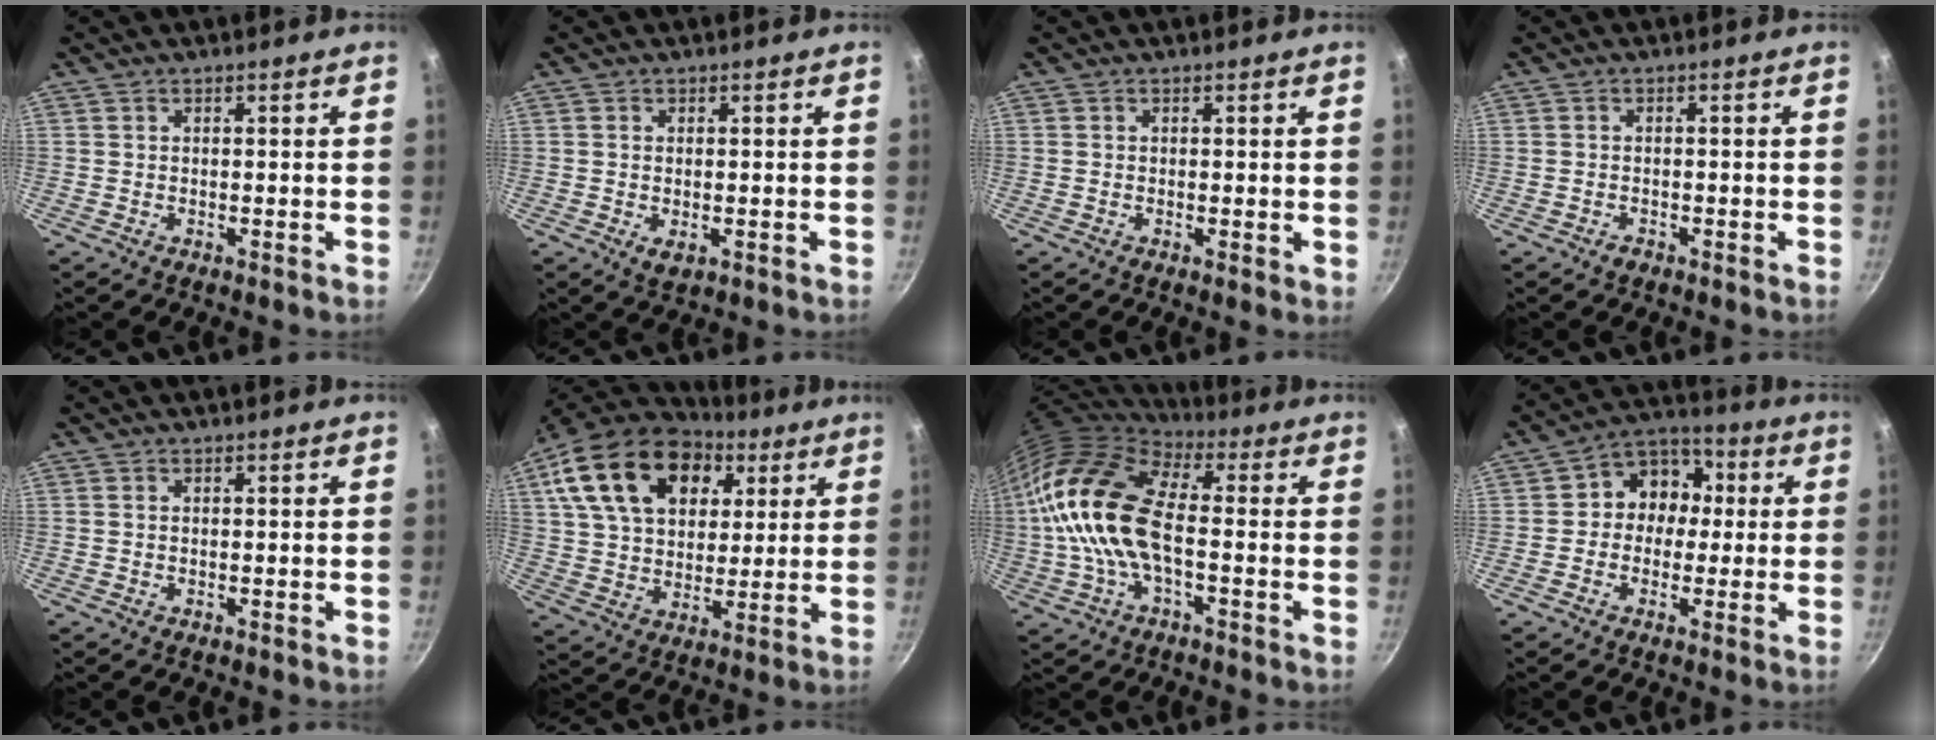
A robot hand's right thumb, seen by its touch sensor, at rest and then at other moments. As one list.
[{"total": 2.5, "force": [-0.4, 1.5, 2.0], "torque": [-0.032, -0.008, -0.004]}, {"total": 0.8, "force": [0.1, 0.3, 0.7], "torque": [-0.010, -0.002, 0.000]}, {"total": 1.2, "force": [-0.8, 0.7, 0.4], "torque": [-0.009, 0.009, -0.014]}, {"total": 0.0}, {"total": 23.9, "force": [9.5, 15.9, 15.1], "torque": [-0.249, -0.001, 0.160]}, {"total": 17.7, "force": [-0.4, 8.8, 15.4], "torque": [-0.280, 0.022, -0.019]}, {"total": 9.5, "force": [0.4, 8.3, 4.7], "torque": [-0.019, 0.026, -0.014]}]